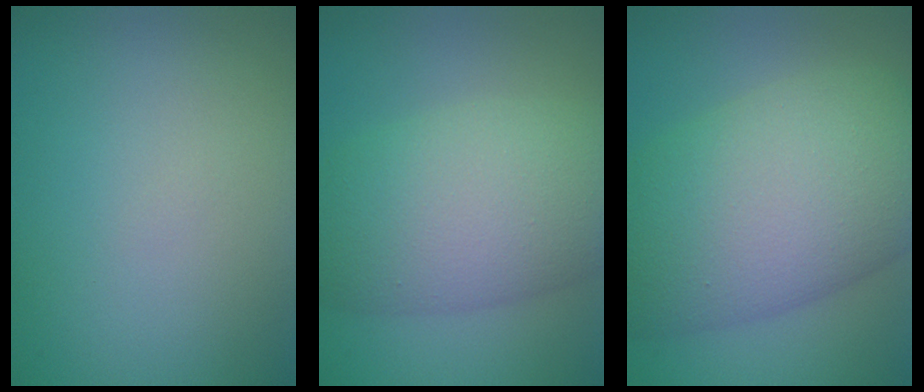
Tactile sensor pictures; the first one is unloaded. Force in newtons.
{"total": 8.9, "press": 8.9, "slide": 0.4}
{"total": 12.1, "press": 12.1, "slide": 0.4}